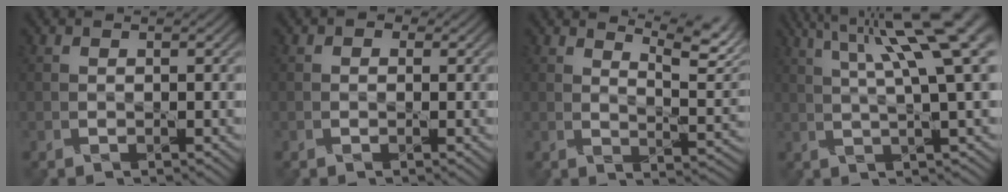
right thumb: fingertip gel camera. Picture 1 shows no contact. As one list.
[{"total": 0.7, "force": [0.0, 0.7, 0.1], "torque": [0.000, -0.002, -0.007]}, {"total": 6.1, "force": [4.5, 1.1, 3.9], "torque": [-0.071, 0.004, 0.074]}, {"total": 11.9, "force": [5.3, 2.1, 10.4], "torque": [-0.155, 0.026, 0.085]}]